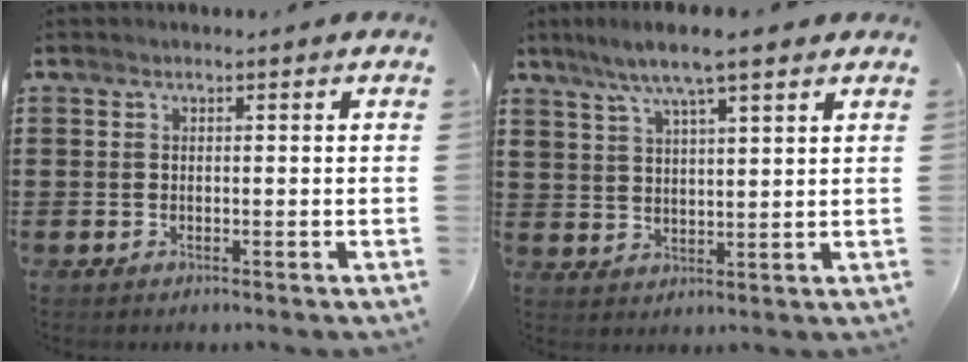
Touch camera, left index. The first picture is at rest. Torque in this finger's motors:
{"motor_torque": [2.14, 0.00, 1.05, 0.21]}